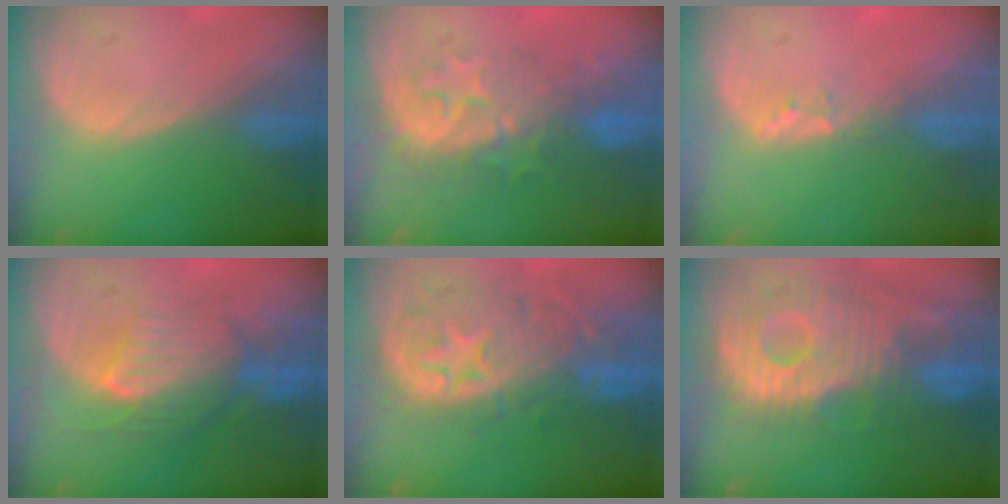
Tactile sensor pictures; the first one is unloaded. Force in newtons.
{"total": 8.4, "press": 8.1, "slide": 2.2}
{"total": 1.7, "press": 1.5, "slide": 0.9}
{"total": 7.7, "press": 7.7, "slide": 0.1}
{"total": 11.0, "press": 9.7, "slide": 5.1}
{"total": 11.8, "press": 10.6, "slide": 5.1}